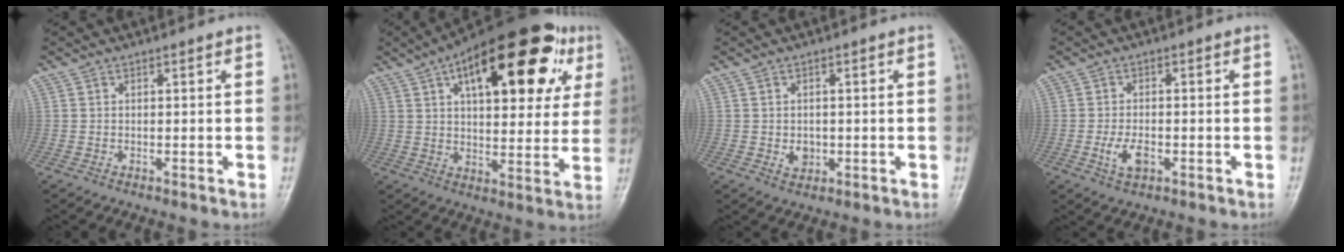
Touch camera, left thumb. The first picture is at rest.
{"total": 27.4, "force": [11.5, 12.3, 21.7], "torque": [-0.284, 0.009, 0.164]}
{"total": 2.8, "force": [-0.4, 2.3, 1.5], "torque": [-0.013, 0.000, 0.000]}
{"total": 4.3, "force": [-1.4, 2.4, 3.2], "torque": [-0.060, 0.003, -0.024]}